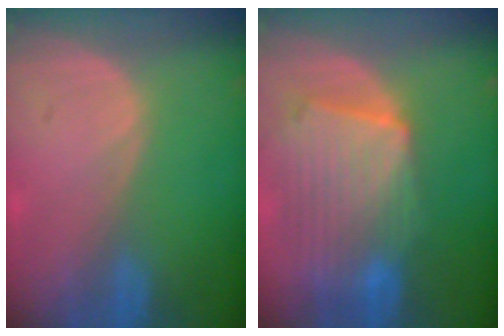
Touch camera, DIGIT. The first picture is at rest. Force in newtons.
{"total": 10.7, "press": 9.3, "slide": 5.4}